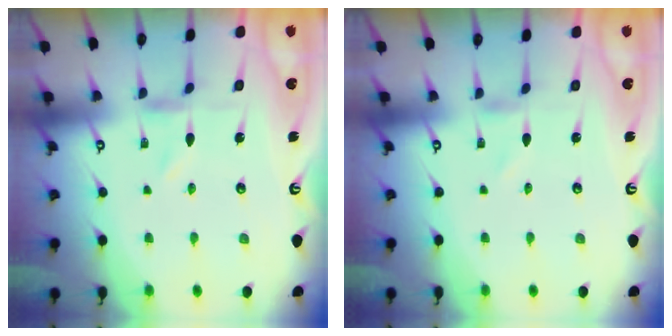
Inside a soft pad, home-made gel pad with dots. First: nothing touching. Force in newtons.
{"total": 1.2, "press": 1.2, "slide": 0.1}